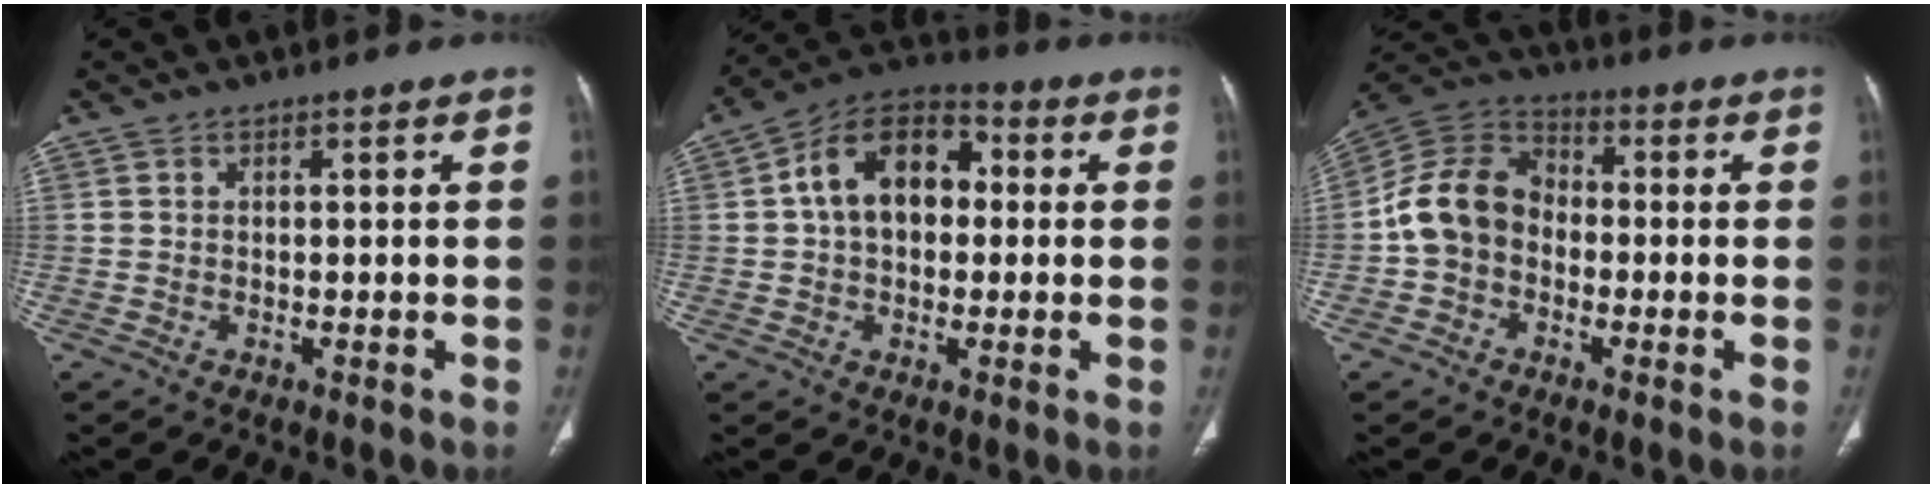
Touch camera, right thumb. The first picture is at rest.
{"total": 13.6, "force": [1.7, 9.3, 9.9], "torque": [-0.138, 0.031, 0.014]}
{"total": 11.4, "force": [-1.7, 9.1, 6.6], "torque": [-0.117, 0.037, -0.046]}